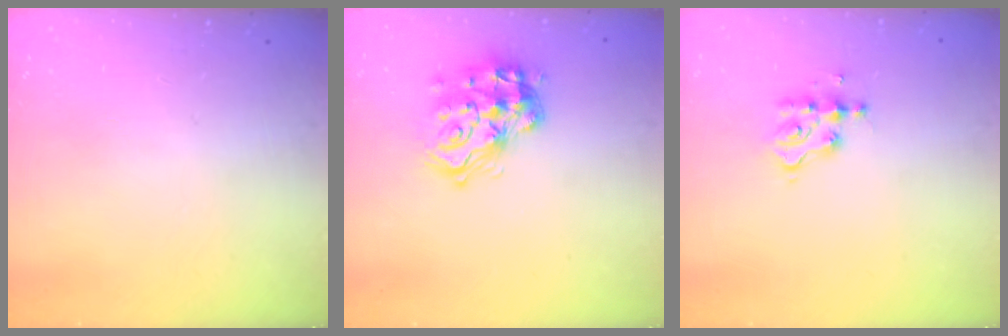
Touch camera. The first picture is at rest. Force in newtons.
{"total": 17.1, "press": 17.1, "slide": 1.3}
{"total": 4.8, "press": 4.7, "slide": 0.4}